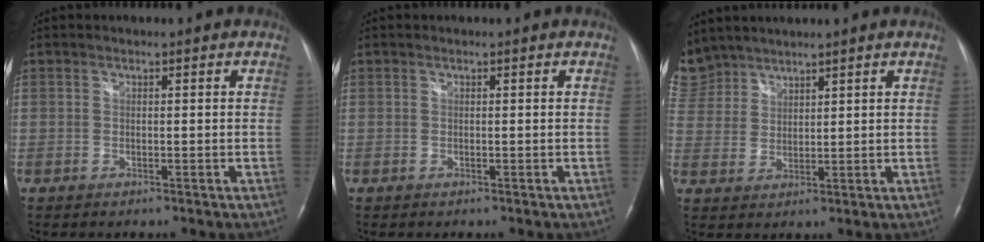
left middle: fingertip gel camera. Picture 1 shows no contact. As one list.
[{"total": 0.0}, {"total": 8.1, "force": [7.0, 4.0, 0.6], "torque": [-0.033, 0.013, 0.156]}]